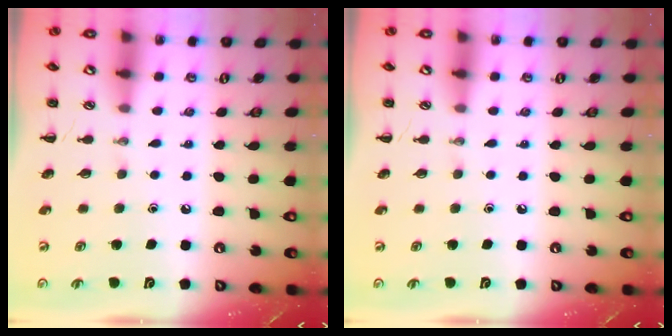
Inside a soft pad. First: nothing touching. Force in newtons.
{"total": 0.0}